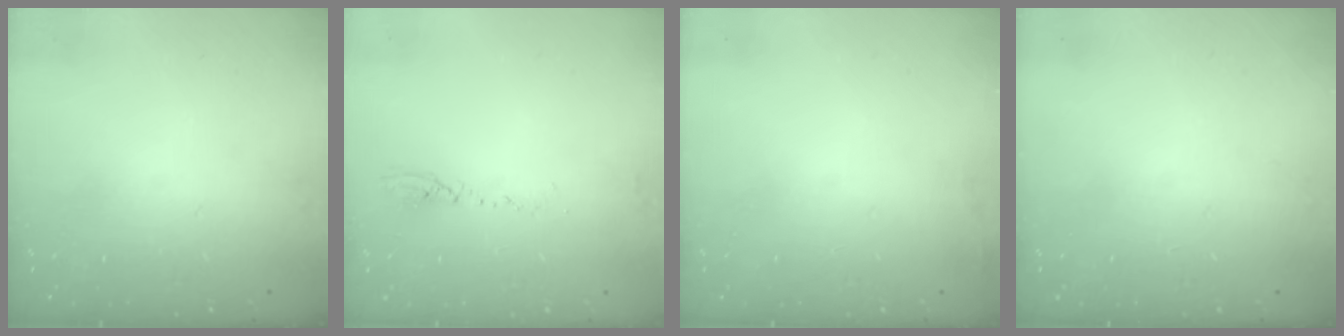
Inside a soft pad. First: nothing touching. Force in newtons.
{"total": 3.9, "press": 3.8, "slide": 1.2}
{"total": 2.9, "press": 2.4, "slide": 1.6}
{"total": 0.0}